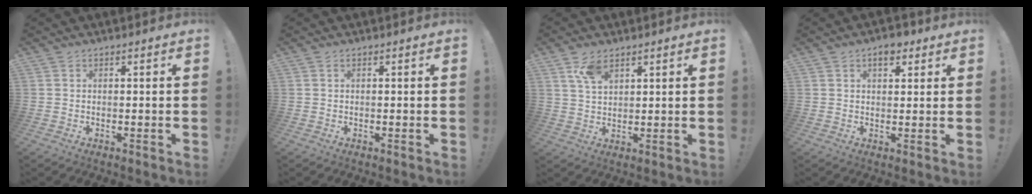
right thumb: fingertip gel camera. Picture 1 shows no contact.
{"total": 0.0}
{"total": 6.5, "force": [3.9, 3.2, 4.1], "torque": [-0.070, -0.015, 0.072]}
{"total": 4.1, "force": [2.3, 2.5, 2.3], "torque": [-0.018, -0.007, 0.036]}